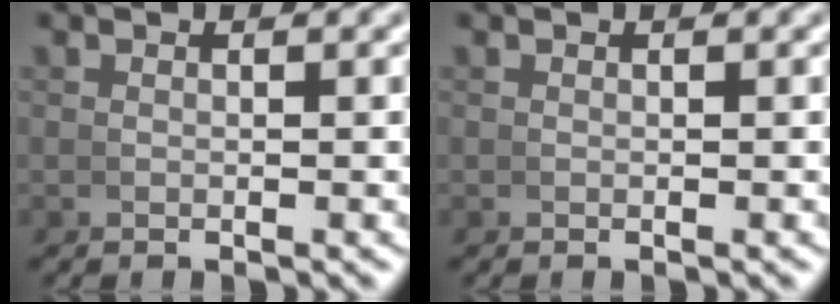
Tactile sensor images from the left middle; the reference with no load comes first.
{"total": 0.0}